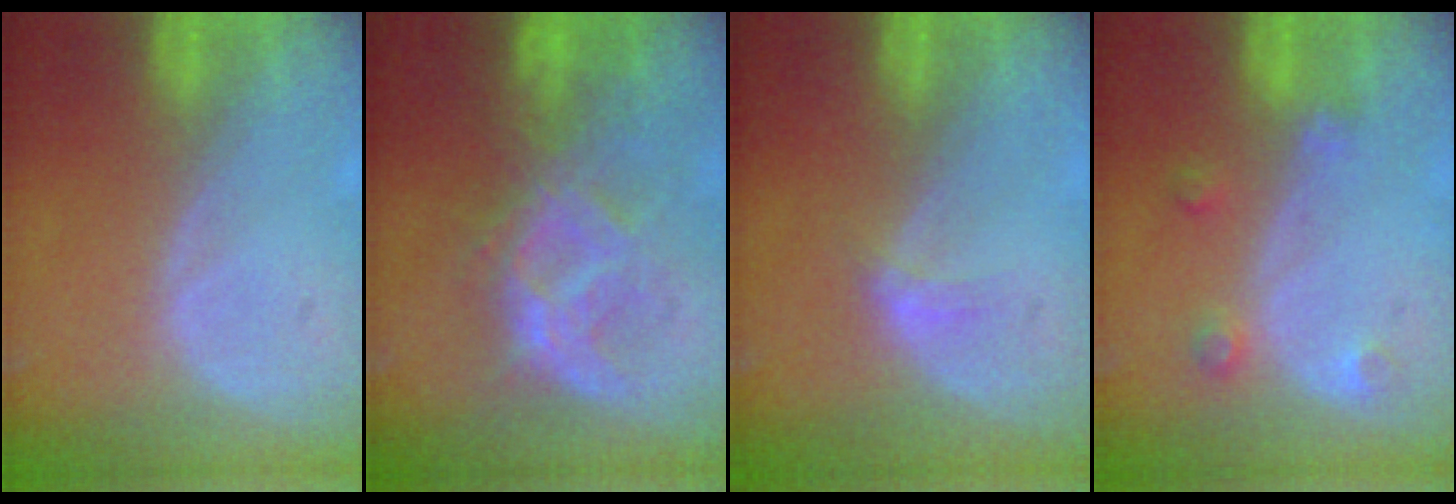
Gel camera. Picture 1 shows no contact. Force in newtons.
{"total": 7.7, "press": 7.6, "slide": 0.7}
{"total": 1.6, "press": 1.3, "slide": 1.0}
{"total": 2.8, "press": 2.7, "slide": 0.7}